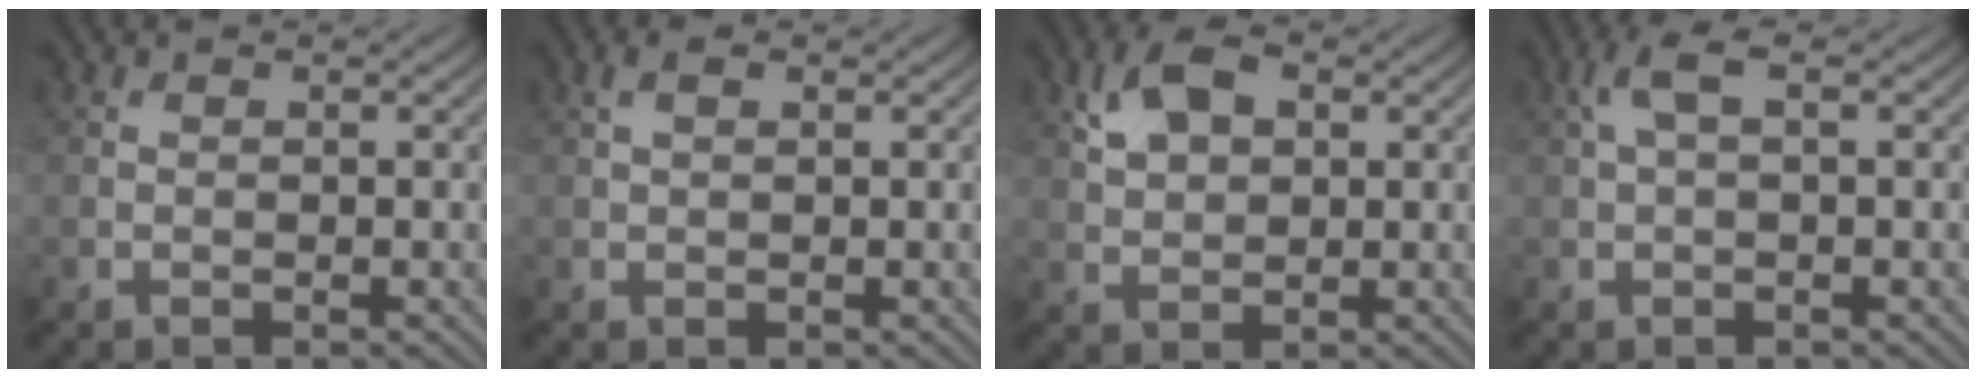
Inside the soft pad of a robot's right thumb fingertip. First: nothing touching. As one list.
[{"total": 1.4, "force": [0.7, 0.6, 1.1], "torque": [-0.029, 0.005, 0.013]}, {"total": 5.5, "force": [2.2, 3.3, 3.7], "torque": [-0.081, 0.008, 0.037]}, {"total": 3.0, "force": [0.9, 1.0, 2.7], "torque": [-0.066, 0.010, 0.017]}]